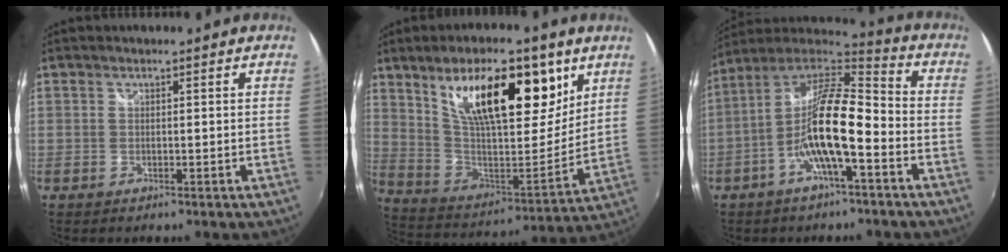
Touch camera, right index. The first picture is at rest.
{"total": 23.6, "force": [11.9, 9.5, 18.0], "torque": [-0.300, 0.008, 0.211]}
{"total": 14.9, "force": [-5.0, 3.5, 13.6], "torque": [-0.258, 0.004, -0.104]}